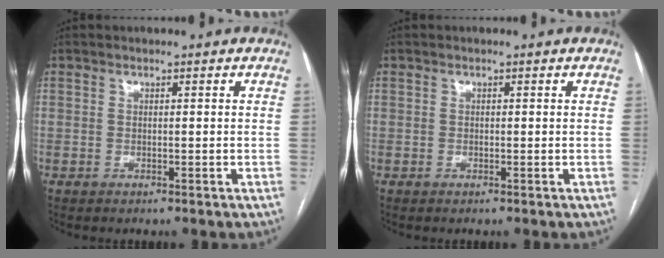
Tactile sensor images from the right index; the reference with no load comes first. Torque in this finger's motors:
{"motor_torque": [0.04, 0.03, -0.01, 0.01]}